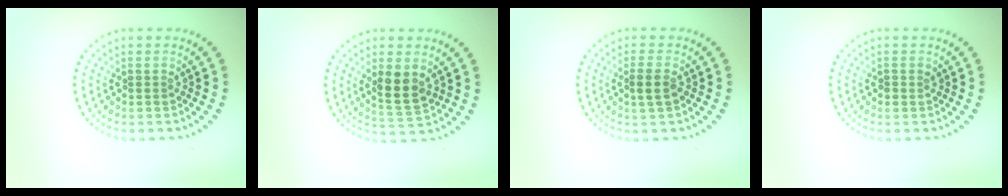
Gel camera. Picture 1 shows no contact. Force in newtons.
{"total": 3.5, "press": 3.3, "slide": 1.0}
{"total": 1.5, "press": 1.4, "slide": 0.6}
{"total": 0.6, "press": 0.6, "slide": 0.1}